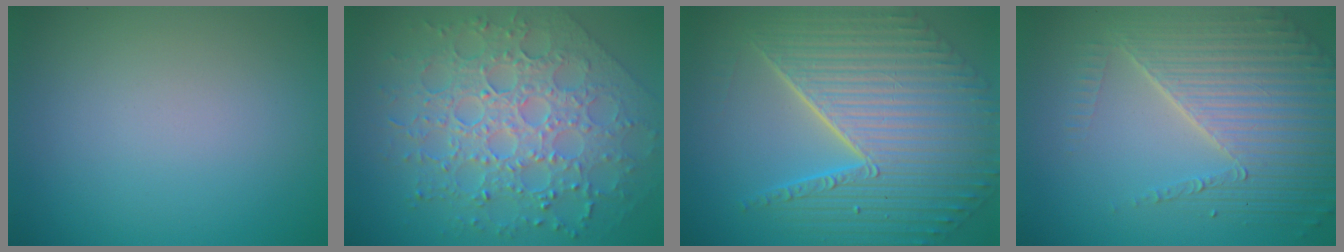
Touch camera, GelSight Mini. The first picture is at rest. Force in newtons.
{"total": 8.8, "press": 6.3, "slide": 6.1}
{"total": 11.1, "press": 7.3, "slide": 8.4}
{"total": 6.9, "press": 5.0, "slide": 4.8}